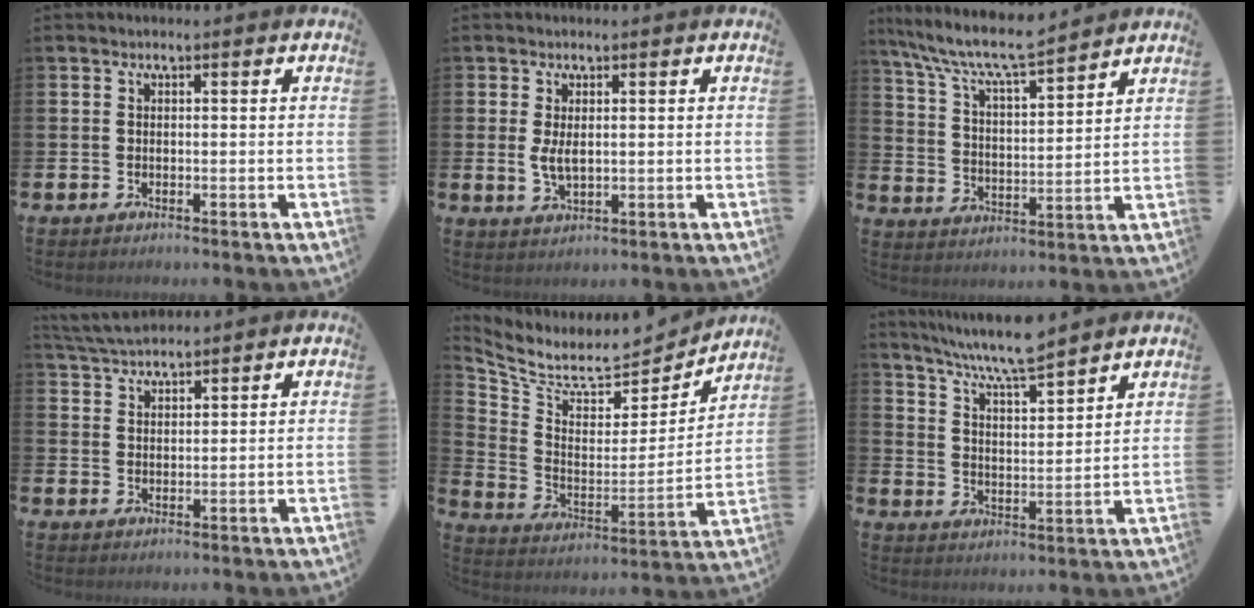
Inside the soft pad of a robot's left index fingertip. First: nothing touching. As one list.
[{"total": 2.8, "force": [0.7, 1.3, 2.3], "torque": [-0.038, 0.001, 0.010]}, {"total": 8.6, "force": [7.8, 1.1, 3.4], "torque": [-0.101, -0.047, 0.136]}, {"total": 4.4, "force": [4.3, 0.6, 0.8], "torque": [-0.025, -0.017, 0.079]}, {"total": 7.5, "force": [6.7, 2.7, 2.2], "torque": [-0.086, -0.056, 0.112]}, {"total": 7.9, "force": [7.4, 0.2, 2.8], "torque": [-0.083, -0.044, 0.130]}]